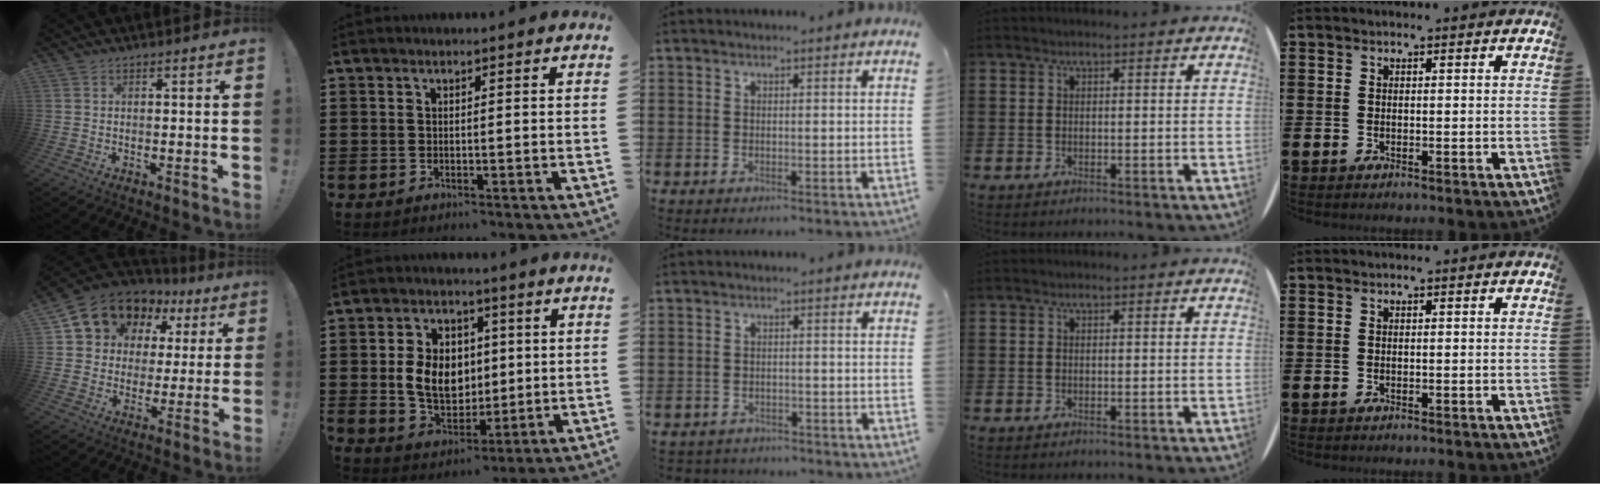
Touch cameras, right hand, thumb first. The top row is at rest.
{"thumb": {"total": 12.6, "force": [7.8, 9.0, 4.0], "torque": [-0.071, -0.054, 0.157]}, "index": {"total": 8.5, "force": [0.4, 6.6, 5.4], "torque": [-0.115, 0.010, 0.003]}, "middle": {"total": 1.8, "force": [-1.8, 0.3, -0.2], "torque": [-0.003, 0.000, -0.041]}}